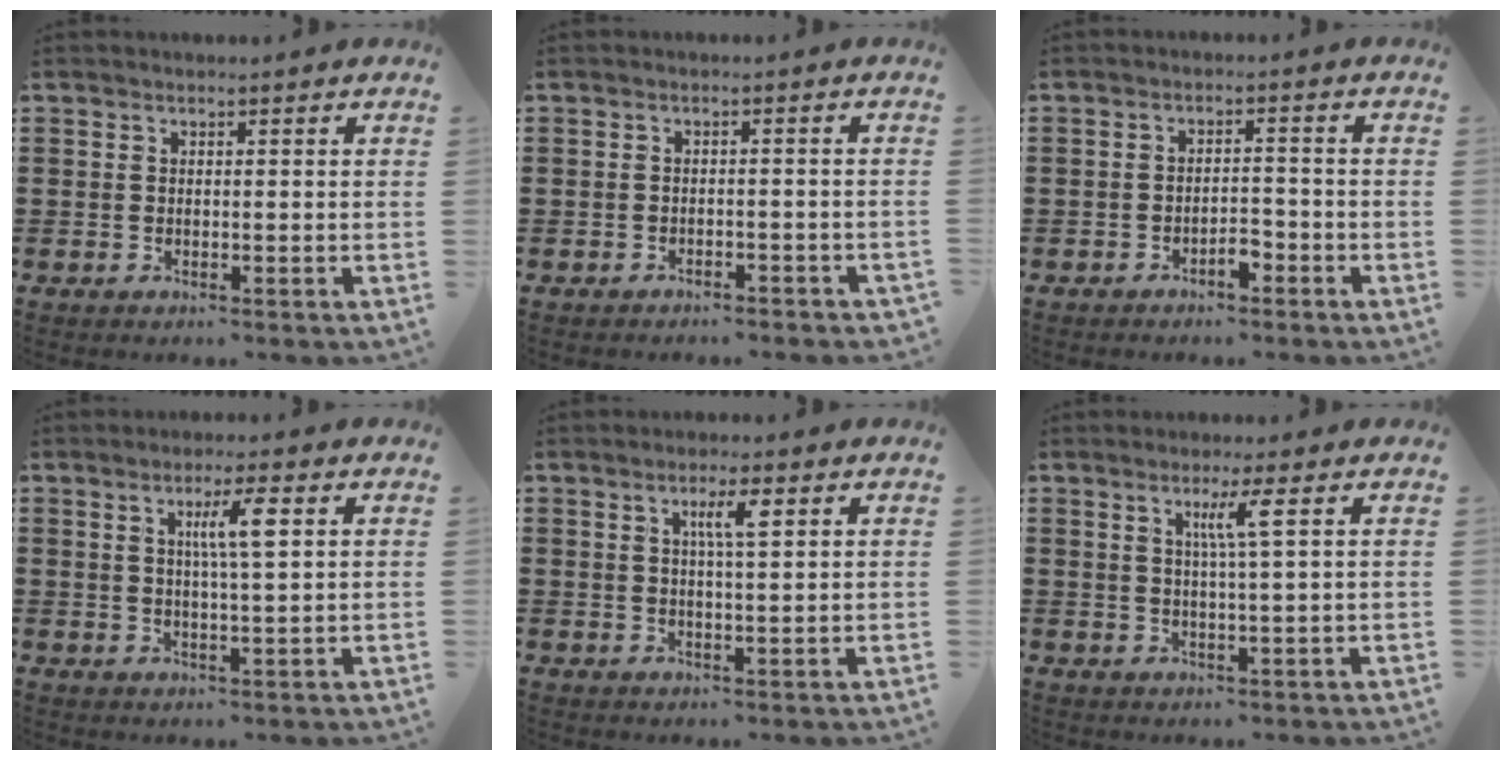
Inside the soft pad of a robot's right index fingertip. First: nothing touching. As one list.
[{"total": 1.6, "force": [-1.5, 0.3, 0.2], "torque": [-0.010, -0.002, -0.032]}, {"total": 2.5, "force": [-1.9, 0.7, 1.4], "torque": [-0.029, 0.004, -0.038]}, {"total": 5.1, "force": [1.7, 0.5, 4.8], "torque": [-0.090, 0.003, 0.021]}, {"total": 3.8, "force": [1.4, 0.6, 3.5], "torque": [-0.064, 0.005, 0.019]}, {"total": 4.2, "force": [1.5, -0.4, 3.9], "torque": [-0.079, -0.003, 0.021]}]